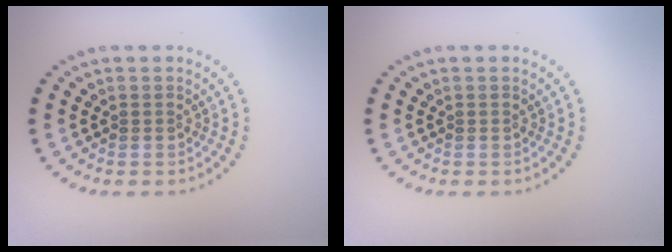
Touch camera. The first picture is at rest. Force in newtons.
{"total": 0.0}